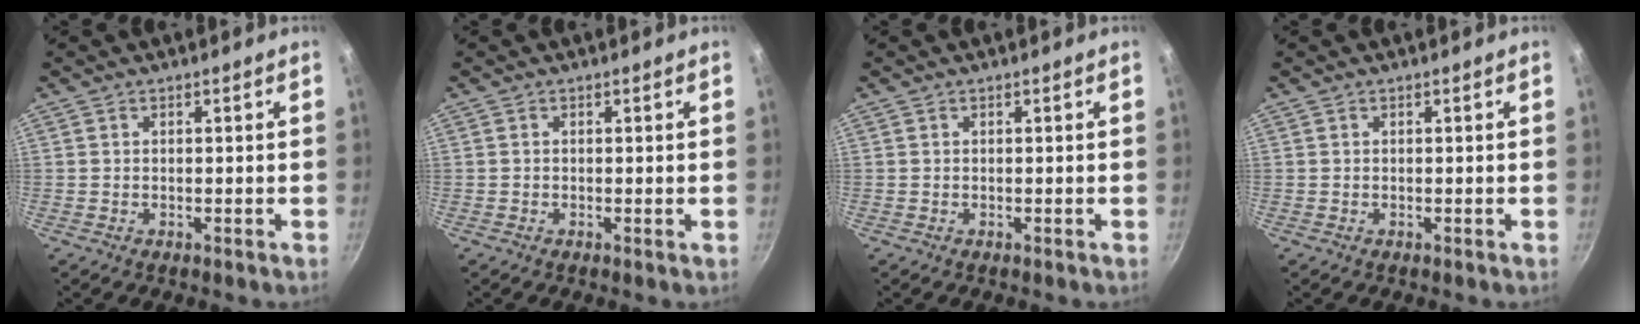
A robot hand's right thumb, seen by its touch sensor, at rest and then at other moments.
{"total": 0.0}
{"total": 0.0}
{"total": 0.0}